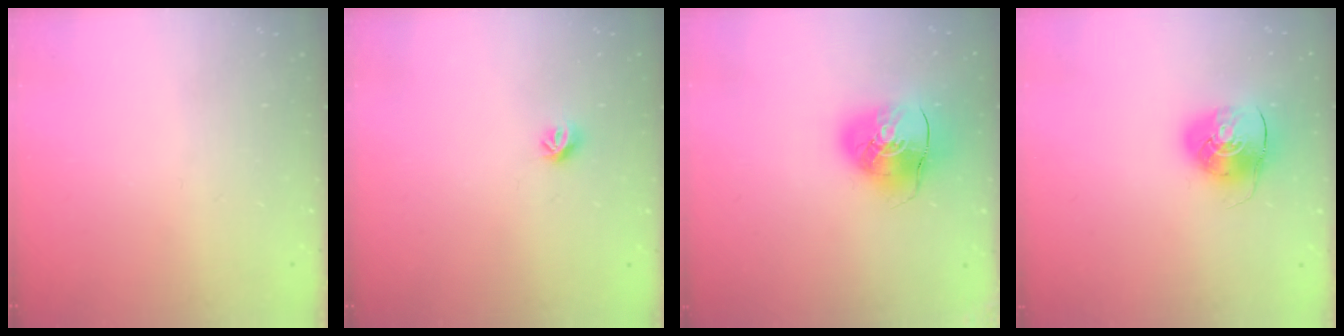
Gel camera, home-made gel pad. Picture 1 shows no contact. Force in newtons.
{"total": 6.0, "press": 6.0, "slide": 0.7}
{"total": 10.8, "press": 10.6, "slide": 1.6}
{"total": 9.1, "press": 9.0, "slide": 0.8}